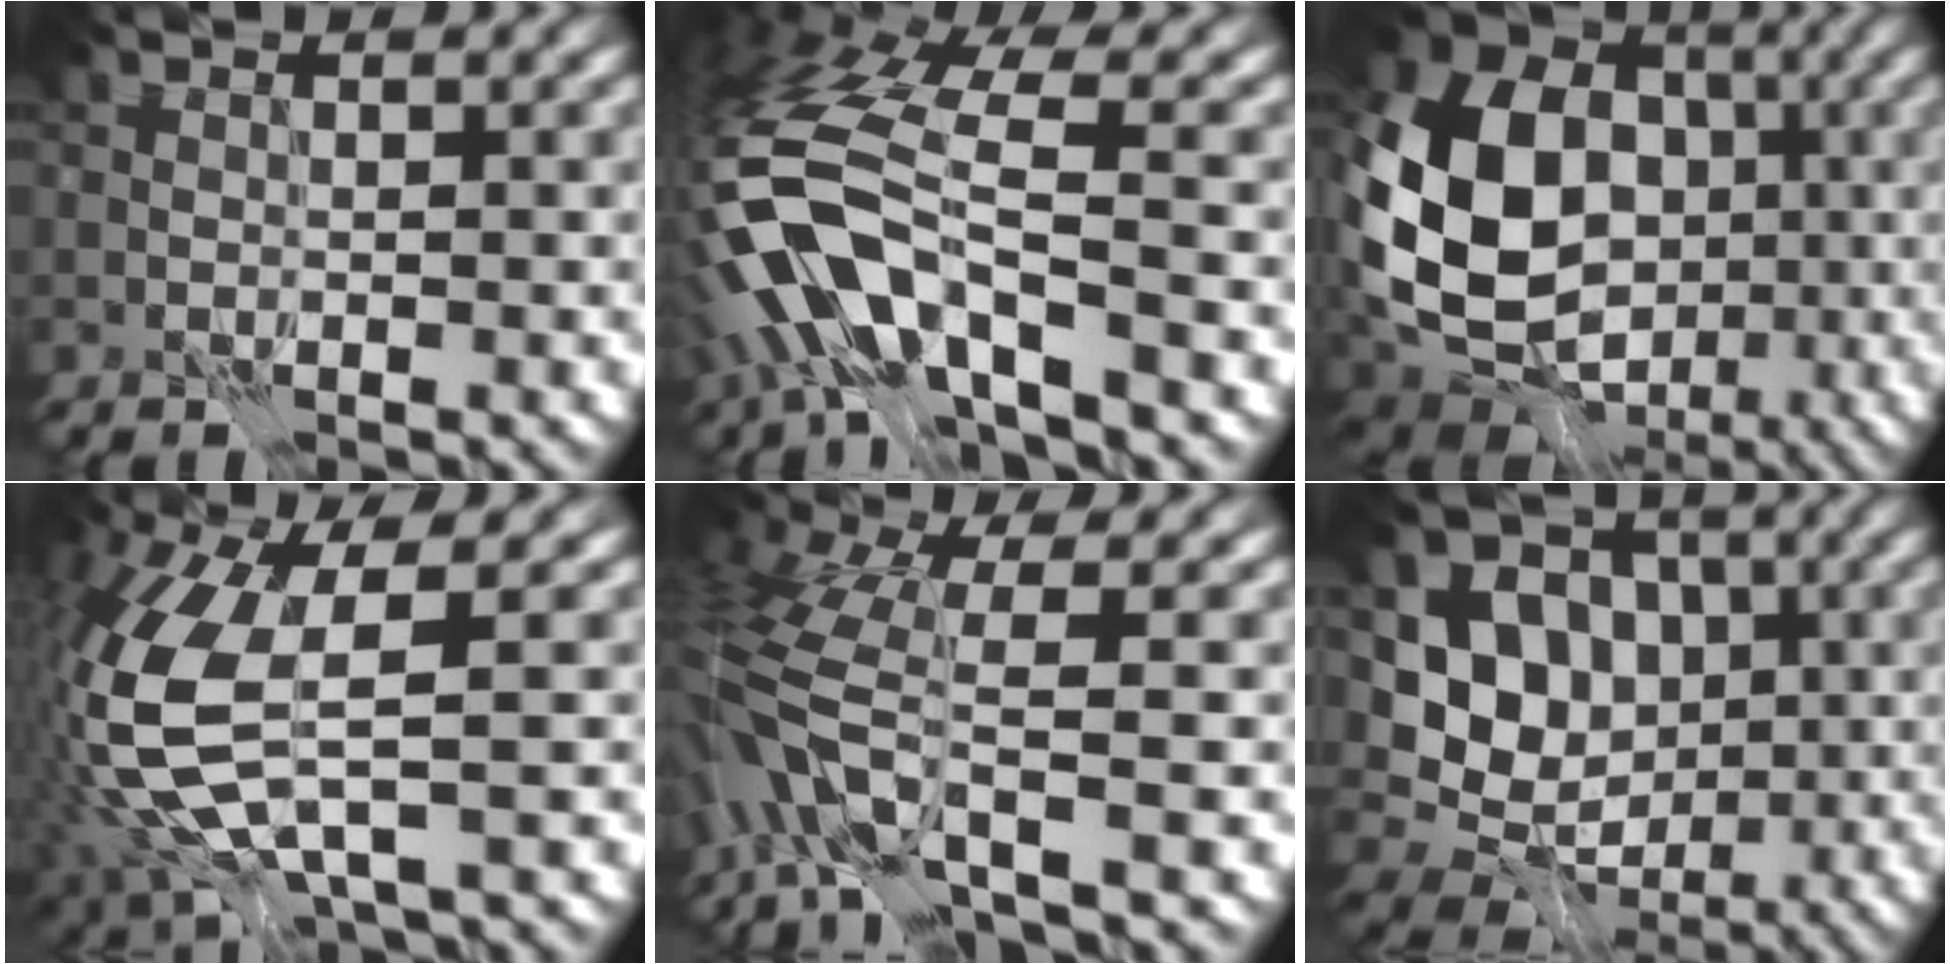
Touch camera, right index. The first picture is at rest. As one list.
[{"total": 11.4, "force": [-4.8, 4.9, 9.1], "torque": [-0.190, -0.001, -0.101]}, {"total": 15.3, "force": [-1.8, 12.0, 9.2], "torque": [-0.194, -0.004, -0.050]}, {"total": 10.3, "force": [-0.8, 4.2, 9.3], "torque": [-0.227, -0.032, -0.012]}, {"total": 8.6, "force": [-3.9, 2.5, 7.2], "torque": [-0.166, -0.008, -0.091]}, {"total": 8.7, "force": [-0.3, 7.3, 4.7], "torque": [-0.062, -0.003, -0.020]}]